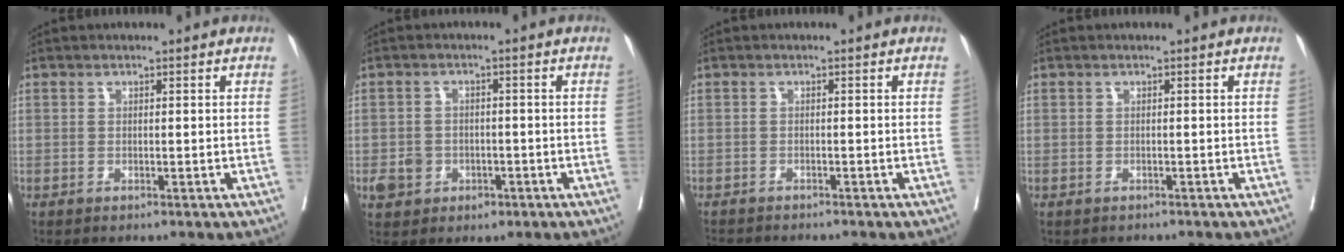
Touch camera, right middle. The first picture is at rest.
{"total": 4.4, "force": [-1.7, 3.8, 1.4], "torque": [-0.020, 0.007, -0.015]}
{"total": 4.5, "force": [-4.2, 0.5, 1.3], "torque": [-0.014, -0.010, -0.067]}
{"total": 1.3, "force": [-1.1, 0.7, 0.1], "torque": [-0.010, -0.001, -0.016]}